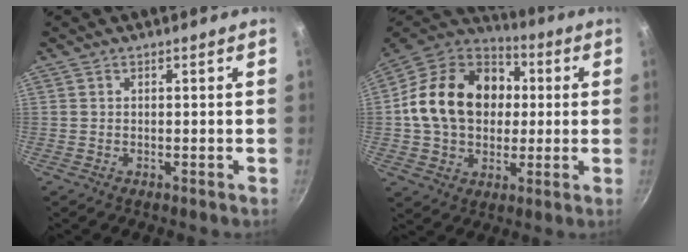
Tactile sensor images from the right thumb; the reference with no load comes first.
{"total": 22.0, "force": [2.1, 16.8, 14.0], "torque": [-0.217, 0.034, 0.029]}